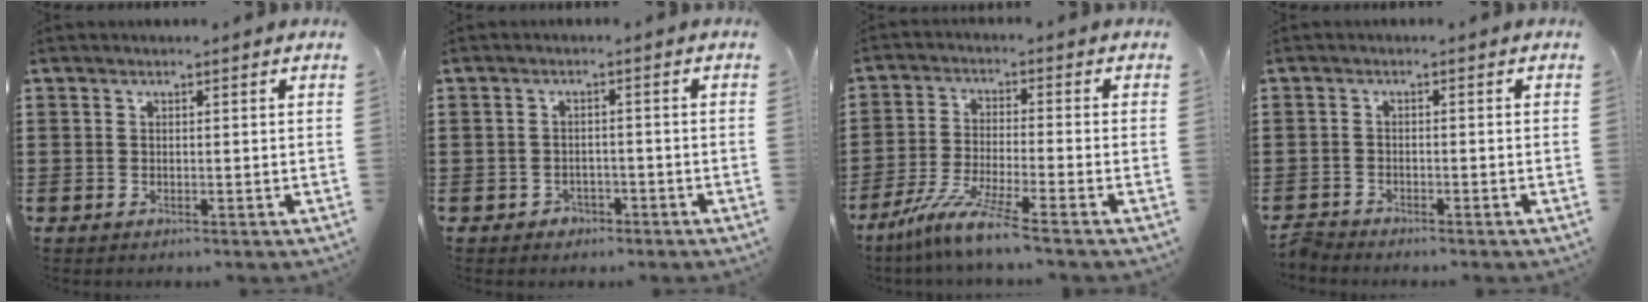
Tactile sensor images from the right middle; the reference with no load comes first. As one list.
[{"total": 1.7, "force": [-1.4, 1.0, 0.0], "torque": [-0.008, 0.002, -0.033]}, {"total": 7.4, "force": [-6.0, -0.3, 4.3], "torque": [-0.094, -0.019, -0.119]}, {"total": 2.1, "force": [-2.1, 0.1, 0.2], "torque": [-0.015, -0.004, -0.046]}]